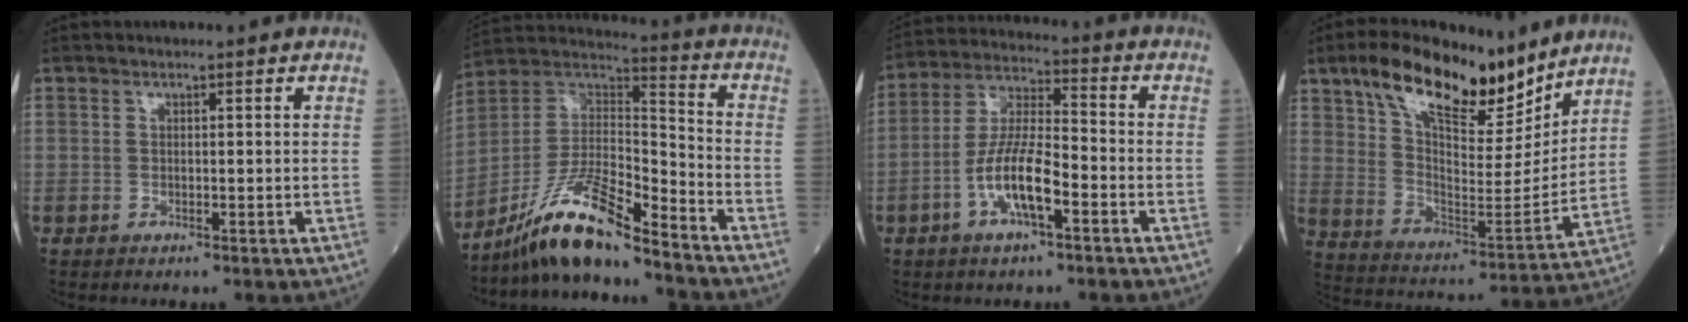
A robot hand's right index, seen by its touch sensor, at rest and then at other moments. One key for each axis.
{"total": 14.0, "fx": -11.2, "fy": 1.3, "fz": 8.3, "tx": -0.159, "ty": 0.010, "tz": -0.203}
{"total": 10.2, "fx": -3.8, "fy": 2.5, "fz": 9.2, "tx": -0.185, "ty": 0.007, "tz": -0.074}
{"total": 18.3, "fx": 13.1, "fy": 5.6, "fz": 11.5, "tx": -0.204, "ty": 0.002, "tz": 0.234}